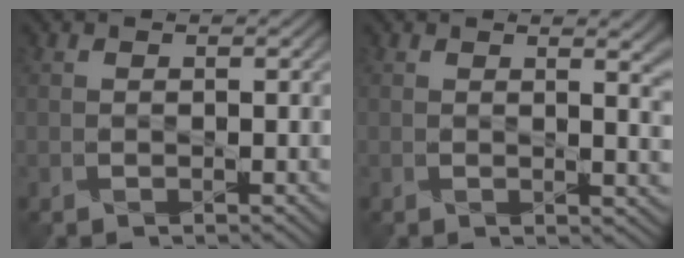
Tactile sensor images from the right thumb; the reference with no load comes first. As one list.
[{"total": 4.4, "force": [1.6, 1.4, 3.8], "torque": [-0.046, -0.001, 0.026]}]